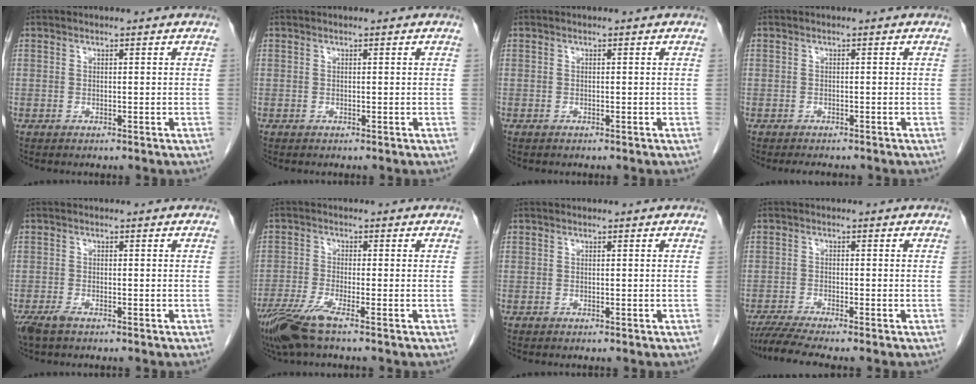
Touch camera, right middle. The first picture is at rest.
{"total": 0.0}
{"total": 0.0}
{"total": 2.3, "force": [-2.0, 0.7, 0.8], "torque": [-0.014, -0.006, -0.024]}
{"total": 2.8, "force": [-1.9, 0.8, 1.8], "torque": [-0.042, -0.007, -0.033]}
{"total": 6.5, "force": [-4.4, 0.1, 4.8], "torque": [-0.095, -0.018, -0.086]}
{"total": 0.0}
{"total": 5.1, "force": [-4.3, -0.8, 2.7], "torque": [-0.049, -0.016, -0.077]}